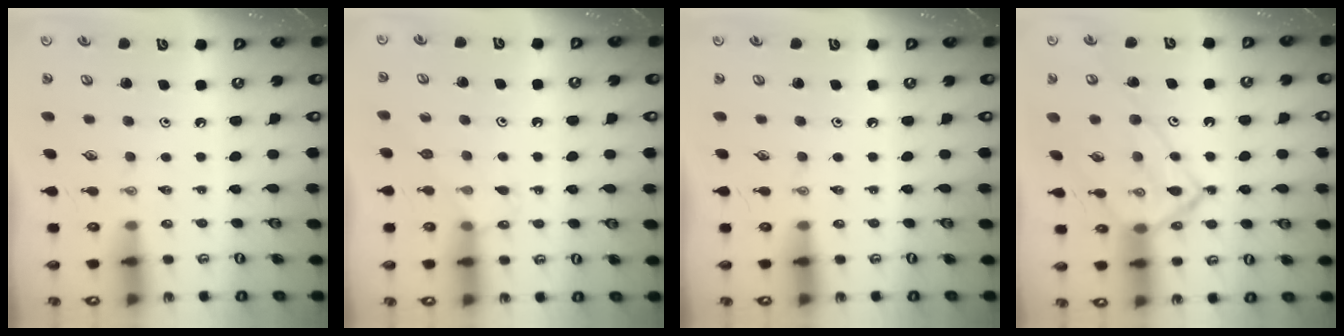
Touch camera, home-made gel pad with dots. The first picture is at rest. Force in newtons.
{"total": 6.0, "press": 6.0, "slide": 0.6}
{"total": 0.0}
{"total": 15.3, "press": 15.2, "slide": 0.9}